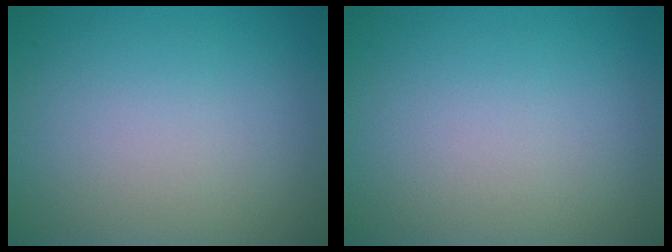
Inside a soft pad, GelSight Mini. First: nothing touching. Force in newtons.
{"total": 0.0}